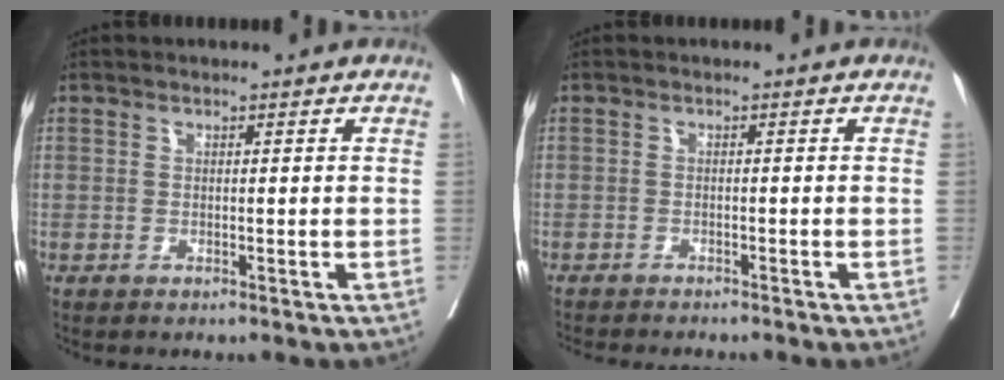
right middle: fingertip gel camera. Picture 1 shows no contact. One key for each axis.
{"total": 5.6, "fx": -5.1, "fy": 0.5, "fz": 2.3, "tx": -0.026, "ty": -0.009, "tz": -0.071}